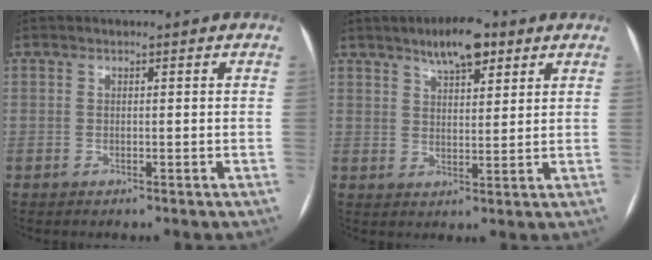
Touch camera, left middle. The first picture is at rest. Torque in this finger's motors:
{"motor_torque": [0.64, -0.60, 0.12, 0.07]}